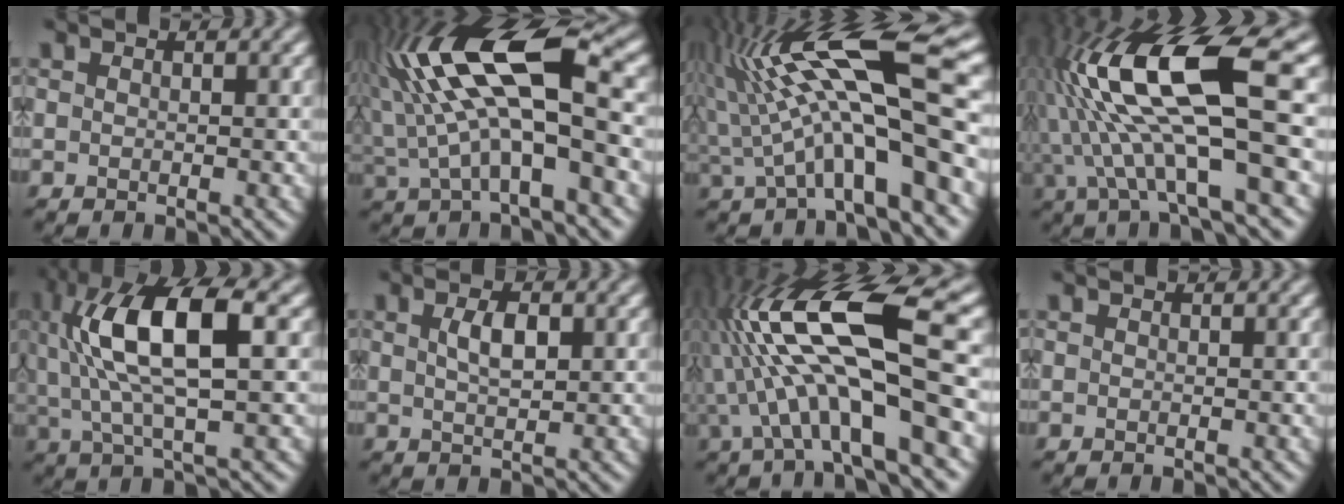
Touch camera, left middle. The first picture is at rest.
{"total": 12.4, "force": [2.1, 4.9, 11.2], "torque": [-0.216, 0.022, 0.029]}
{"total": 12.3, "force": [2.2, 3.2, 11.7], "torque": [-0.202, 0.011, 0.033]}
{"total": 12.5, "force": [1.0, 3.6, 11.9], "torque": [-0.226, 0.019, 0.014]}
{"total": 10.3, "force": [2.6, 3.5, 9.3], "torque": [-0.187, 0.011, 0.044]}
{"total": 2.6, "force": [1.0, 1.0, 2.2], "torque": [-0.049, 0.005, 0.018]}
{"total": 12.6, "force": [0.7, 3.6, 12.1], "torque": [-0.219, 0.030, 0.004]}
{"total": 0.0}